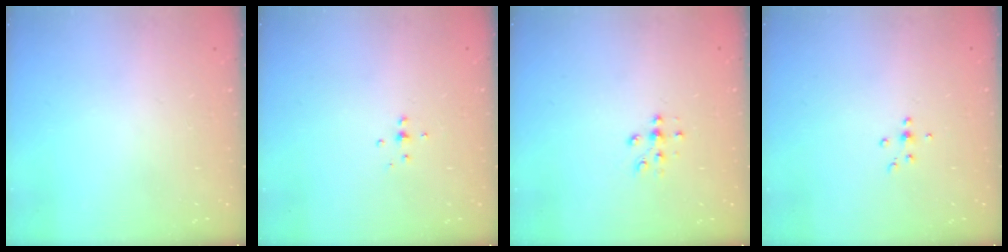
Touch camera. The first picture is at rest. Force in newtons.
{"total": 4.3, "press": 4.2, "slide": 0.7}
{"total": 6.2, "press": 5.9, "slide": 1.9}
{"total": 4.6, "press": 4.4, "slide": 1.2}